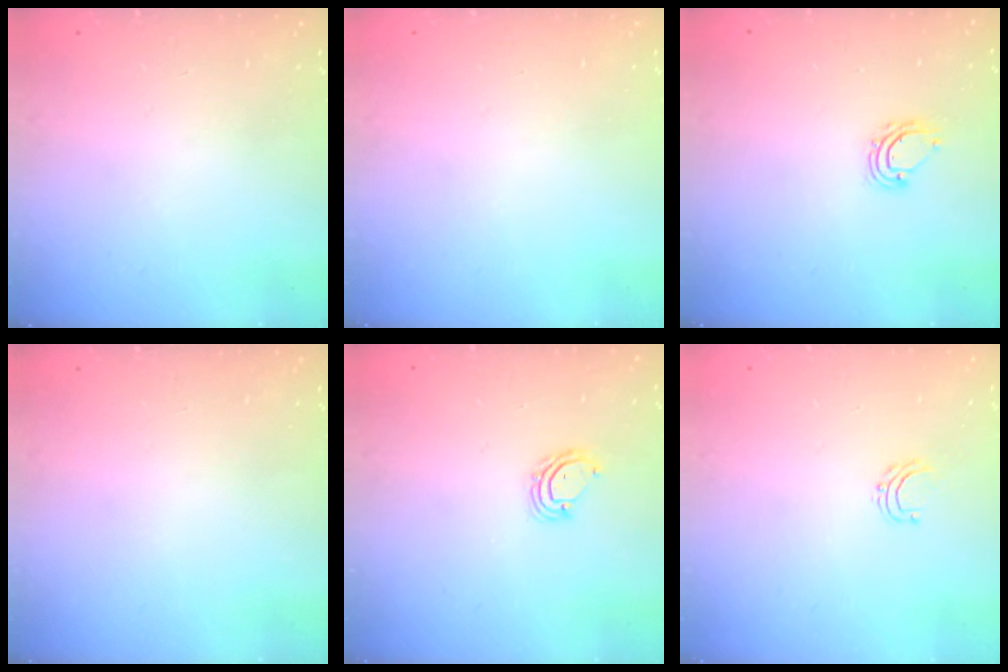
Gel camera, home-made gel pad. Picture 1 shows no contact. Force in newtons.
{"total": 0.0}
{"total": 5.4, "press": 5.4, "slide": 0.3}
{"total": 0.0}
{"total": 5.0, "press": 5.0, "slide": 0.4}
{"total": 4.0, "press": 4.0, "slide": 0.3}